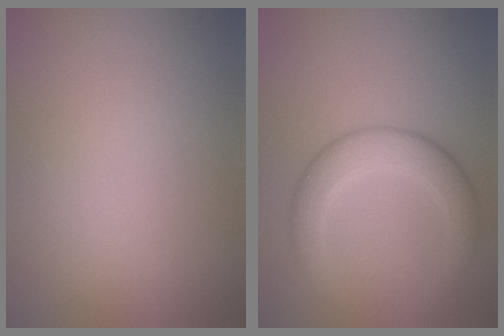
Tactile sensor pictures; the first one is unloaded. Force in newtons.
{"total": 4.3, "press": 4.3, "slide": 0.1}